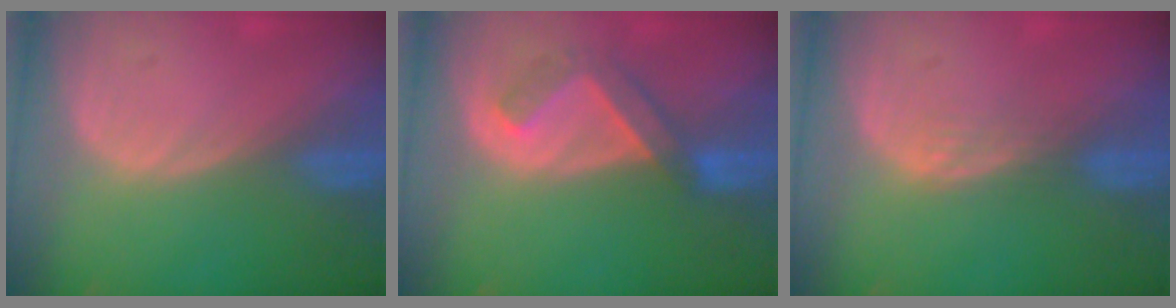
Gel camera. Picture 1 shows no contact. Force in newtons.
{"total": 5.0, "press": 4.9, "slide": 1.0}
{"total": 1.9, "press": 1.9, "slide": 0.3}